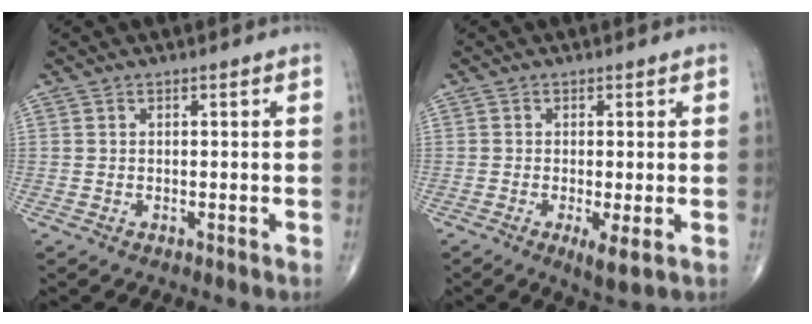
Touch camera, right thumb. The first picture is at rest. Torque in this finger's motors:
{"motor_torque": [-0.36, 0.05, -0.32, -0.28, 0.00]}